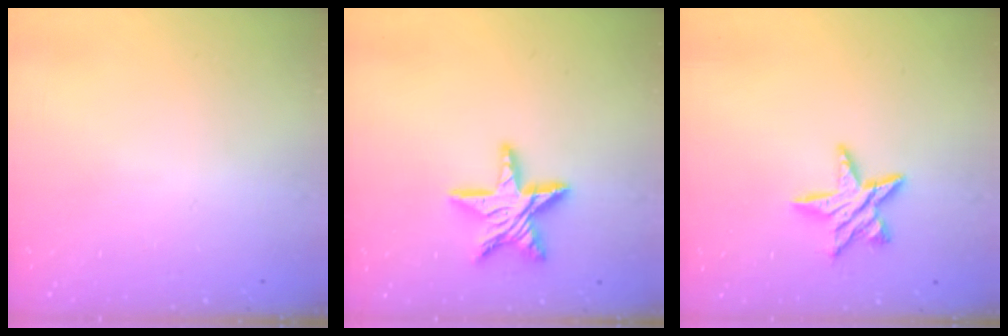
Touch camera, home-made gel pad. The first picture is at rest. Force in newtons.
{"total": 13.9, "press": 13.9, "slide": 1.1}
{"total": 9.3, "press": 9.3, "slide": 0.6}